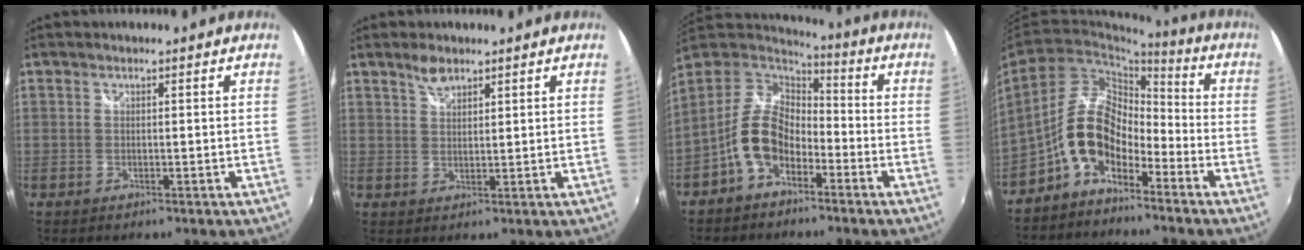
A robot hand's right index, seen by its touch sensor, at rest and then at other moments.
{"total": 3.1, "force": [2.4, 1.2, 1.5], "torque": [-0.024, 0.004, 0.044]}
{"total": 11.3, "force": [-5.2, 6.9, 7.2], "torque": [-0.149, 0.016, -0.099]}
{"total": 10.3, "force": [-6.2, 5.5, 6.0], "torque": [-0.115, 0.020, -0.122]}